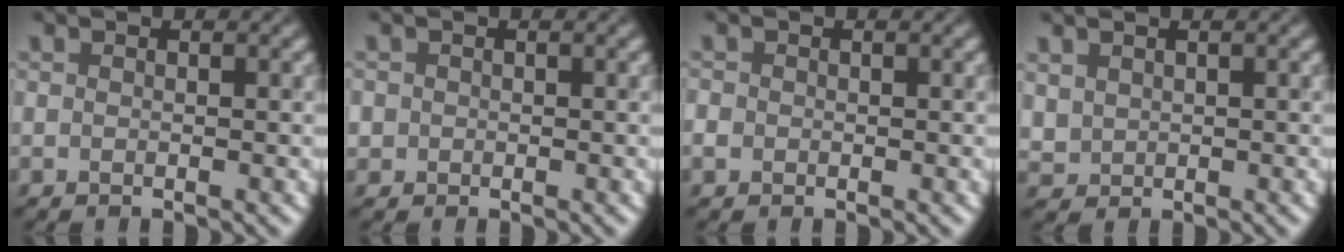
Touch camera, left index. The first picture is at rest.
{"total": 1.2, "force": [0.1, 1.2, 0.0], "torque": [0.020, 0.005, -0.005]}
{"total": 0.7, "force": [-0.2, 0.7, 0.1], "torque": [0.005, 0.003, -0.006]}
{"total": 1.1, "force": [0.7, 0.8, -0.2], "torque": [0.011, -0.001, 0.019]}